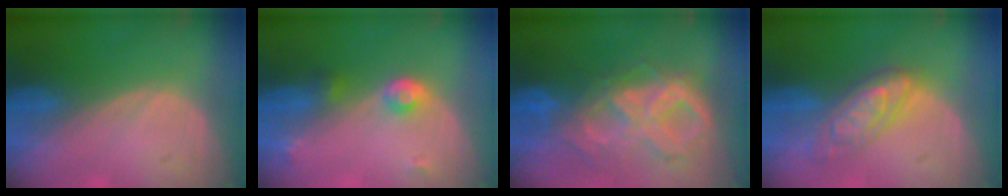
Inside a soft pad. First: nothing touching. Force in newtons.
{"total": 3.8, "press": 3.6, "slide": 1.2}
{"total": 10.5, "press": 8.8, "slide": 5.7}
{"total": 7.1, "press": 7.0, "slide": 0.6}